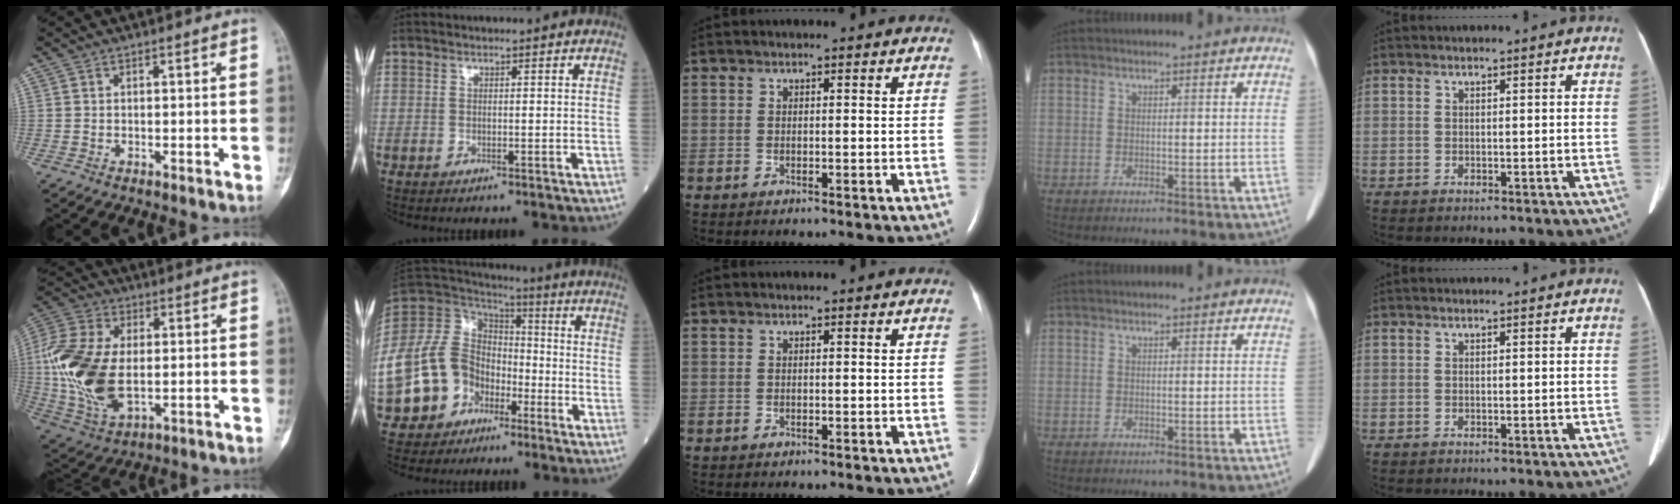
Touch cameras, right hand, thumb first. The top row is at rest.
{"thumb": {"total": 18.2, "force": [-0.9, 10.4, 14.9], "torque": [-0.328, -0.004, -0.007]}, "index": {"total": 16.6, "force": [-6.6, 13.1, 7.8], "torque": [-0.194, 0.034, -0.114]}}